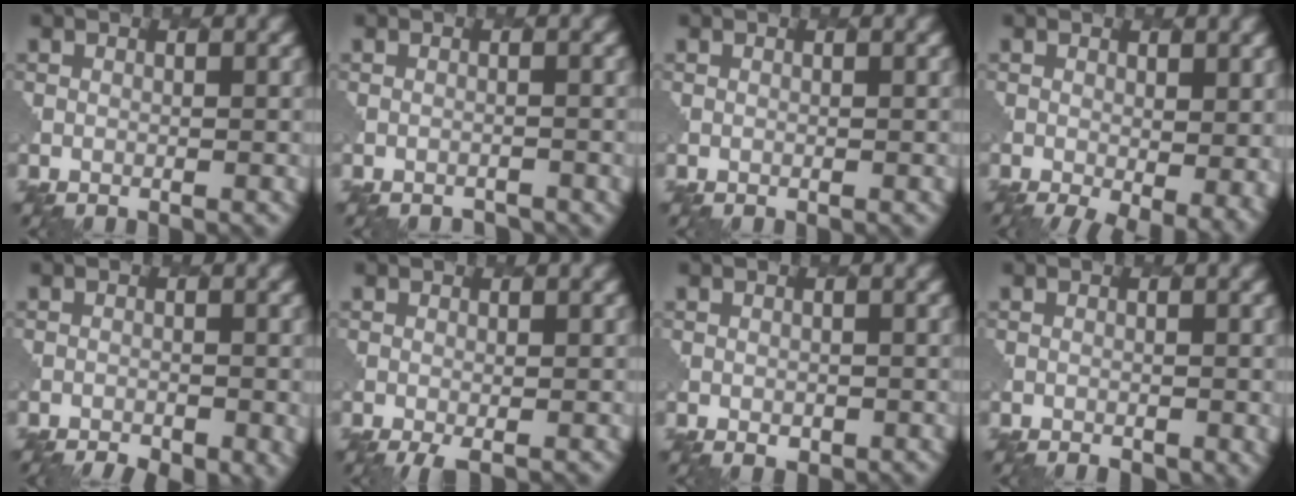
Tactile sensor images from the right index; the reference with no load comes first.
{"total": 1.3, "force": [-1.3, 0.3, 0.0], "torque": [0.007, 0.006, -0.017]}
{"total": 0.0}
{"total": 5.4, "force": [-1.1, 2.4, 4.7], "torque": [-0.068, -0.018, -0.003]}
{"total": 5.9, "force": [-4.3, 2.6, 3.1], "torque": [-0.030, -0.006, -0.042]}
{"total": 1.4, "force": [-0.7, 0.2, 1.3], "torque": [-0.025, 0.000, -0.014]}
{"total": 0.8, "force": [-0.1, 0.8, 0.3], "torque": [-0.009, -0.001, -0.002]}
{"total": 2.4, "force": [-0.9, 1.4, 1.7], "torque": [-0.013, 0.006, 0.001]}